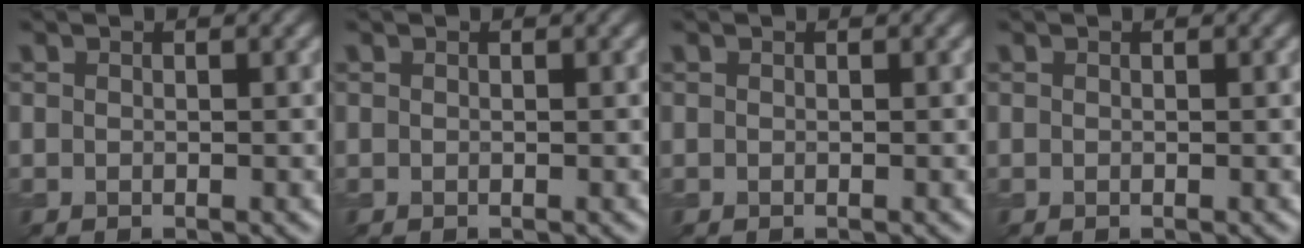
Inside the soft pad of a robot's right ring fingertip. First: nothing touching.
{"total": 0.0}
{"total": 0.0}
{"total": 0.0}